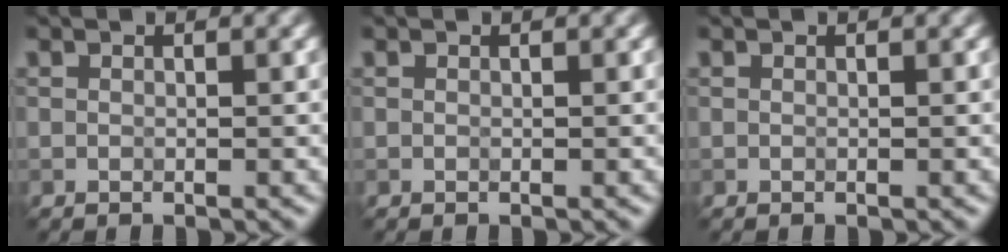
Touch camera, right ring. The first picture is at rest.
{"total": 0.0}
{"total": 0.0}